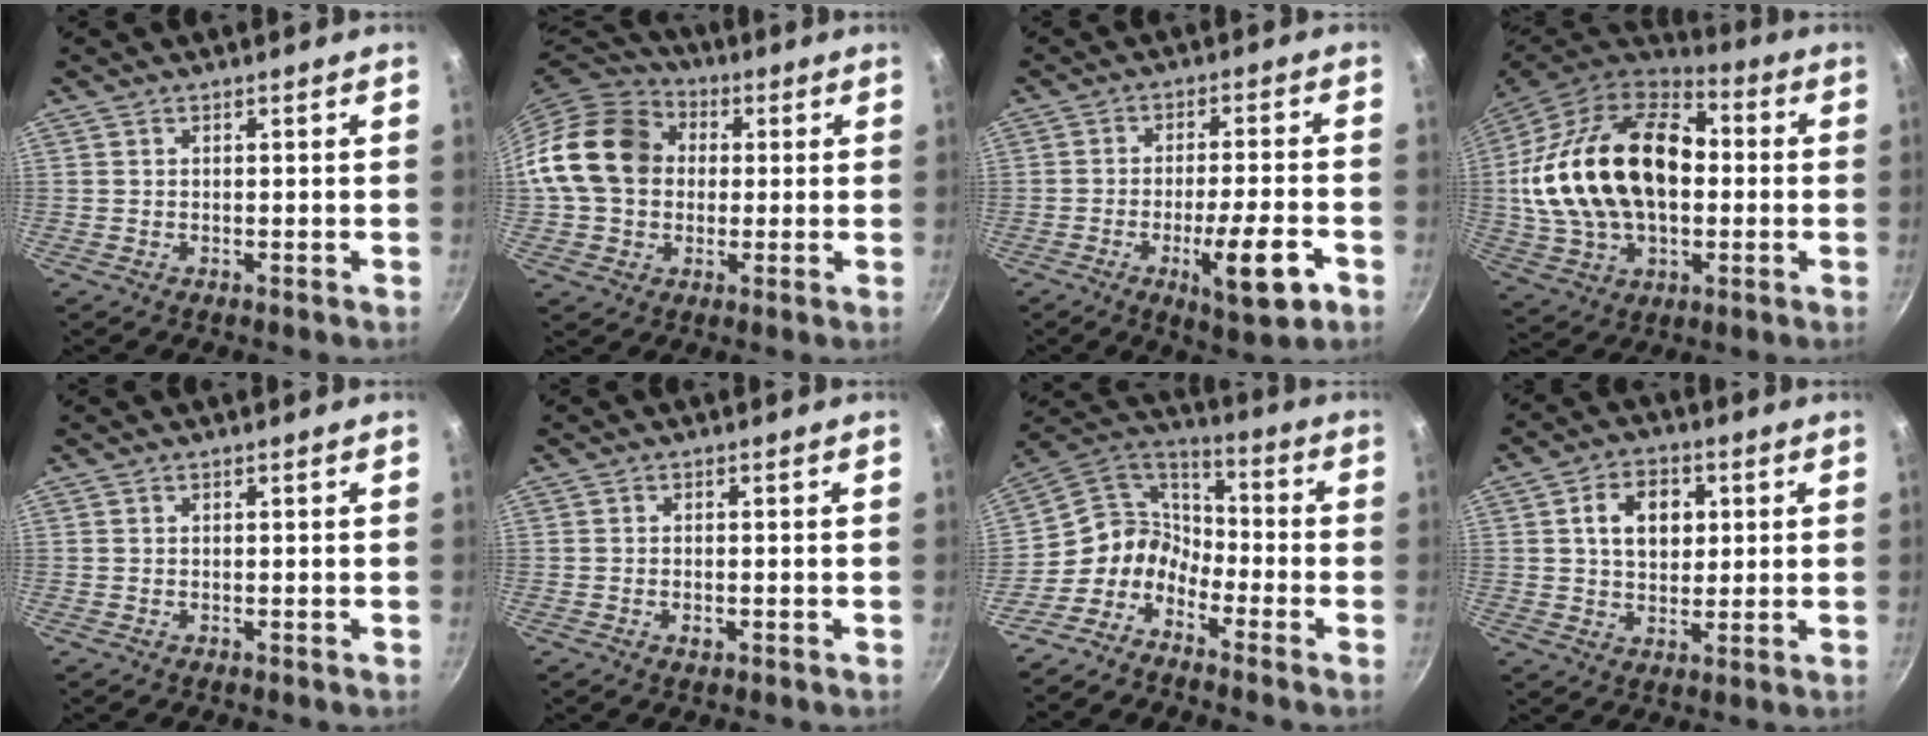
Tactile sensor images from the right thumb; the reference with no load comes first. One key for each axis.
{"total": 16.8, "fx": 1.9, "fy": 13.6, "fz": 9.7, "tx": -0.156, "ty": 0.032, "tz": 0.022}
{"total": 11.5, "fx": -4.7, "fy": 2.6, "fz": 10.2, "tx": -0.147, "ty": 0.017, "tz": -0.067}
{"total": 28.2, "fx": 1.3, "fy": 18.1, "fz": 21.6, "tx": -0.389, "ty": 0.036, "tz": 0.023}
{"total": 0.0}
{"total": 1.4, "fx": -0.5, "fy": 0.8, "fz": 1.0, "tx": -0.019, "ty": 0.001, "tz": -0.009}
{"total": 9.0, "fx": -5.2, "fy": 6.5, "fz": 3.5, "tx": -0.048, "ty": 0.074, "tz": -0.141}
{"total": 9.3, "fx": 2.1, "fy": 6.7, "fz": 6.1, "tx": -0.076, "ty": 0.002, "tz": 0.031}